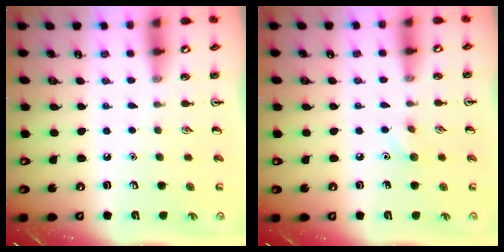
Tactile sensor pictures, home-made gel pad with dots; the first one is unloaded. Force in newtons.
{"total": 5.1, "press": 5.0, "slide": 1.2}